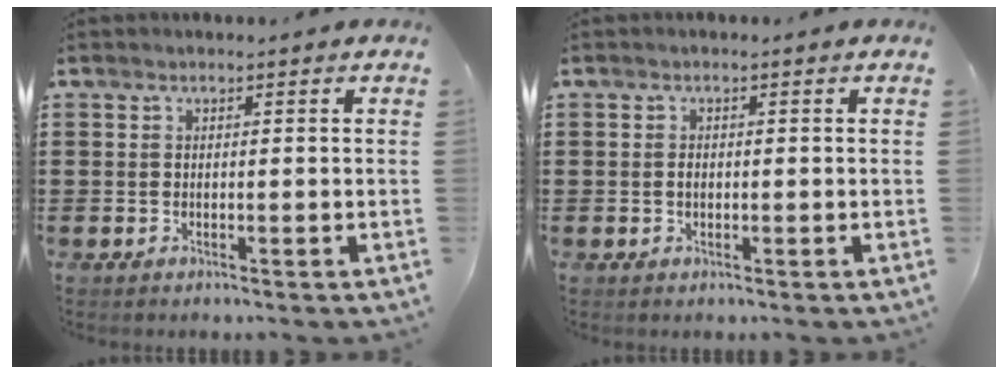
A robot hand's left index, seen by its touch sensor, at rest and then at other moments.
{"total": 1.1, "force": [0.0, 0.6, 1.0], "torque": [-0.021, 0.003, -0.001]}